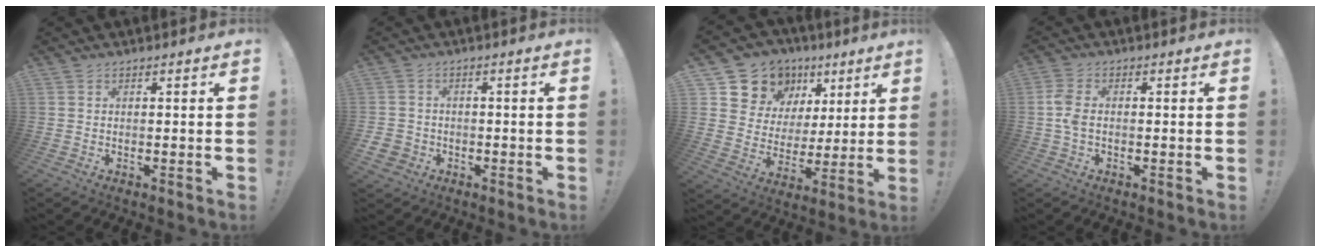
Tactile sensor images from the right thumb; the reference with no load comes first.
{"total": 3.8, "force": [-1.3, 3.4, 1.2], "torque": [-0.034, 0.005, -0.023]}
{"total": 13.0, "force": [7.8, 10.2, 2.5], "torque": [-0.047, -0.054, 0.163]}
{"total": 5.0, "force": [-0.5, 2.9, 4.0], "torque": [-0.089, 0.005, -0.009]}